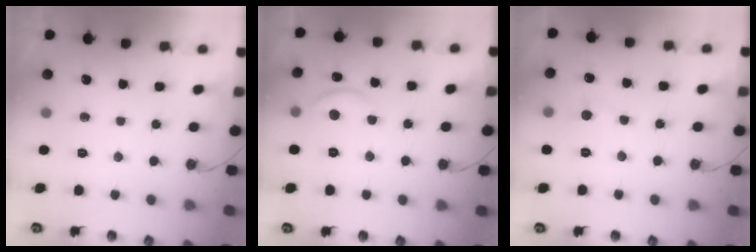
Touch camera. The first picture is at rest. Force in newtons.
{"total": 2.8, "press": 2.7, "slide": 0.4}
{"total": 1.9, "press": 1.7, "slide": 0.7}